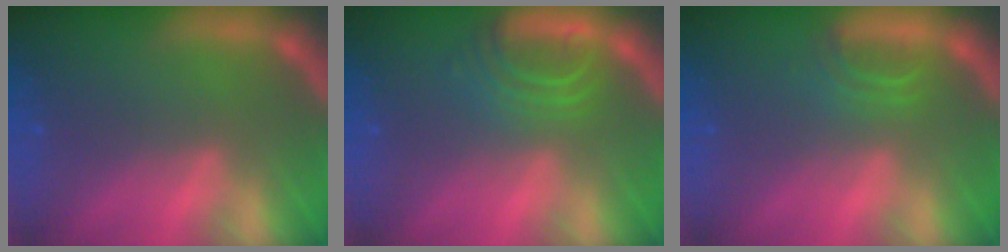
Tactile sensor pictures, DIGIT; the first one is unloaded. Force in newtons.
{"total": 4.0}
{"total": 1.9}